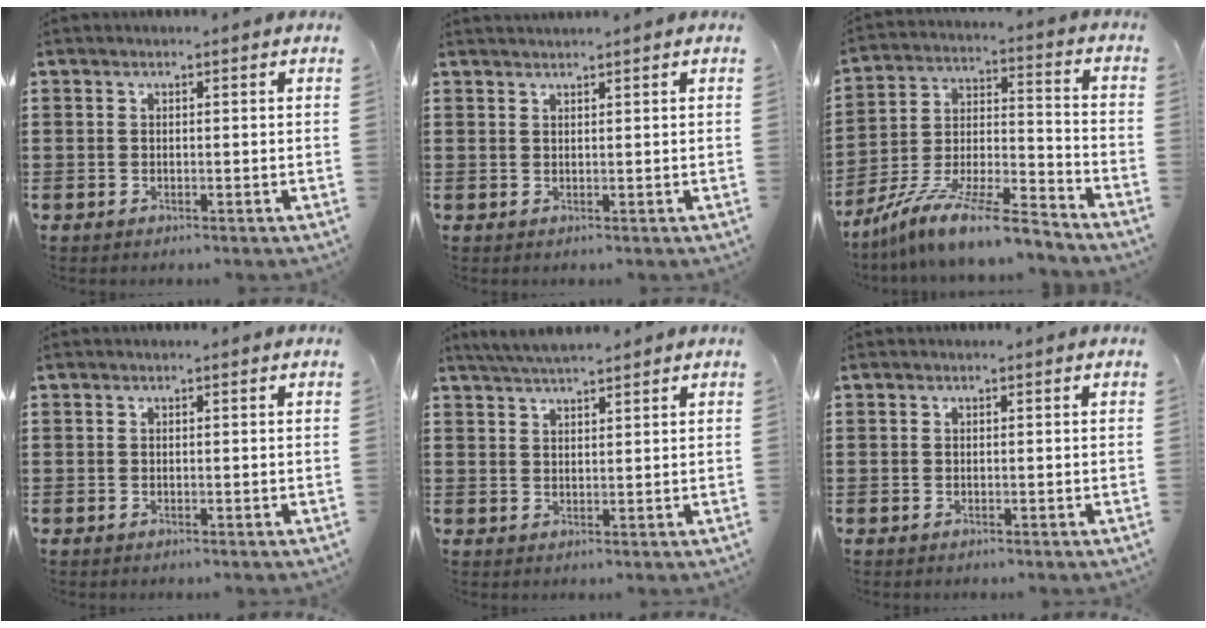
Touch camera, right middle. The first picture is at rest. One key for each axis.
{"total": 1.0, "fx": 1.0, "fy": -0.1, "fz": 0.0, "tx": -0.002, "ty": -0.004, "tz": 0.020}
{"total": 11.3, "fx": -10.0, "fy": 0.5, "fz": 5.1, "tx": -0.094, "ty": 0.011, "tz": -0.197}
{"total": 0.0}
{"total": 3.7, "fx": 3.5, "fy": 0.3, "fz": 1.1, "tx": -0.034, "ty": -0.004, "tz": 0.066}
{"total": 0.0}